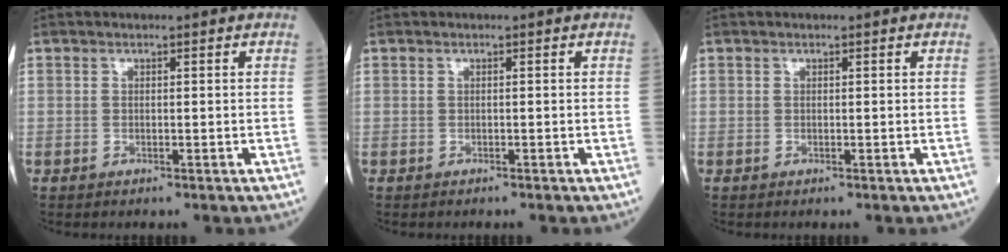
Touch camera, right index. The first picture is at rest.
{"total": 0.0}
{"total": 0.0}